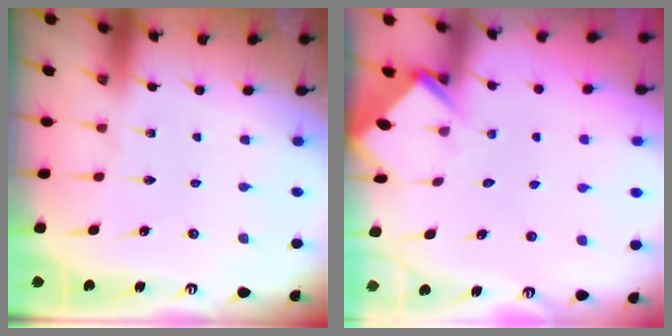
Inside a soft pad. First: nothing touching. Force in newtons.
{"total": 3.6, "press": 3.6, "slide": 0.2}